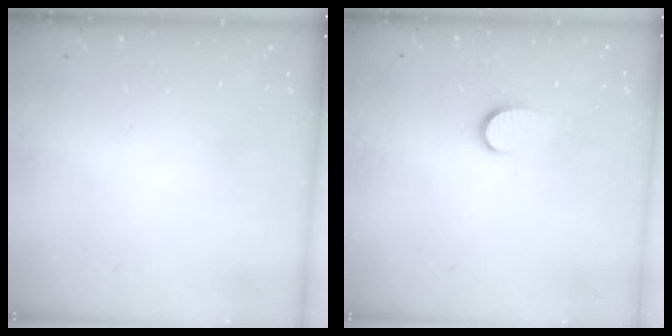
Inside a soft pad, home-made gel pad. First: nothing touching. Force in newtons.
{"total": 6.7, "press": 6.6, "slide": 0.7}